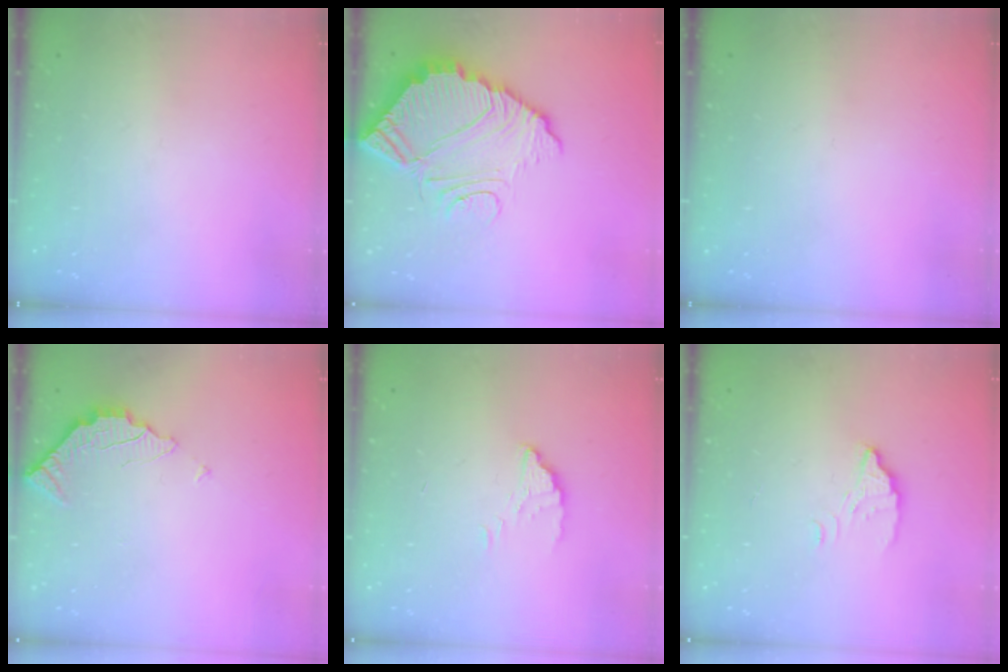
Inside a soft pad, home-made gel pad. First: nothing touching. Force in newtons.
{"total": 10.7, "press": 10.6, "slide": 0.8}
{"total": 0.0}
{"total": 2.3, "press": 2.3, "slide": 0.2}
{"total": 2.1, "press": 2.1, "slide": 0.2}
{"total": 2.8, "press": 2.8, "slide": 0.2}